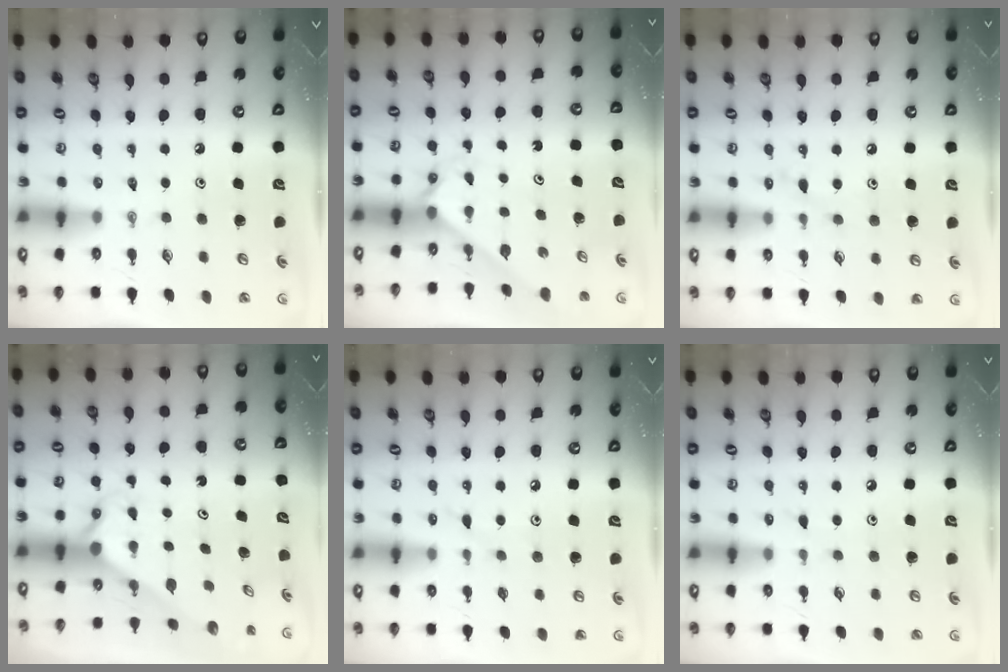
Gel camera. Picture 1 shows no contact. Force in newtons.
{"total": 2.2, "press": 2.2, "slide": 0.2}
{"total": 7.0, "press": 7.0, "slide": 0.5}
{"total": 2.1, "press": 2.1, "slide": 0.2}
{"total": 4.9, "press": 4.9, "slide": 0.5}
{"total": 3.8, "press": 3.7, "slide": 0.4}